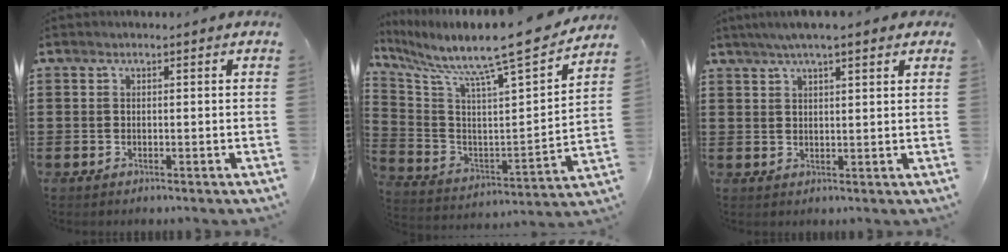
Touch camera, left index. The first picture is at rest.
{"total": 10.8, "force": [9.7, -0.3, 4.8], "torque": [-0.118, -0.086, 0.147]}
{"total": 4.3, "force": [3.1, 0.5, 2.9], "torque": [-0.062, 0.004, 0.055]}